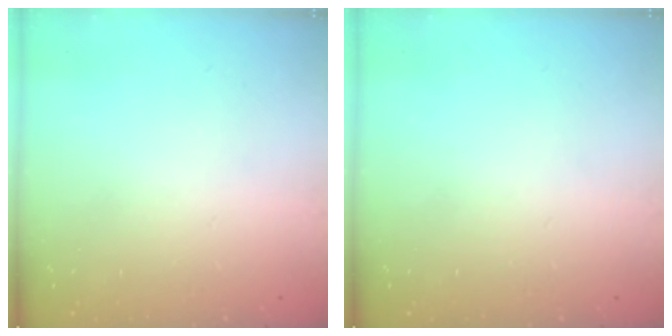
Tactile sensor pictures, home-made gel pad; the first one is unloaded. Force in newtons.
{"total": 0.0}